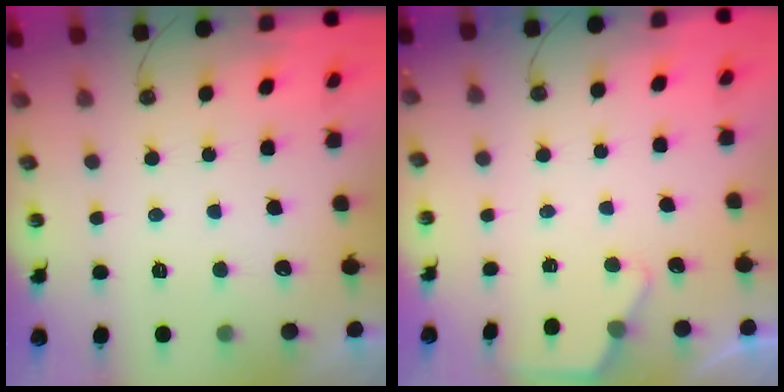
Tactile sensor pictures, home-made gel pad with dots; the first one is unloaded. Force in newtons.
{"total": 2.2, "press": 2.2, "slide": 0.3}